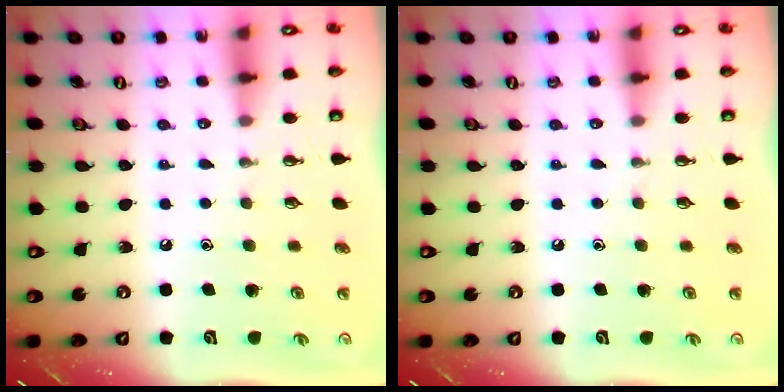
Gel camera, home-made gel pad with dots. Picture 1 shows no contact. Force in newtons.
{"total": 0.0}